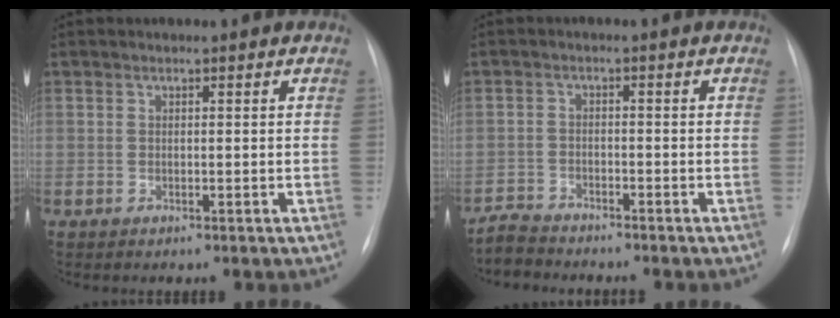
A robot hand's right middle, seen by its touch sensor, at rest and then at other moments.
{"total": 3.5, "force": [-3.5, 0.2, -0.3], "torque": [0.008, -0.017, -0.065]}